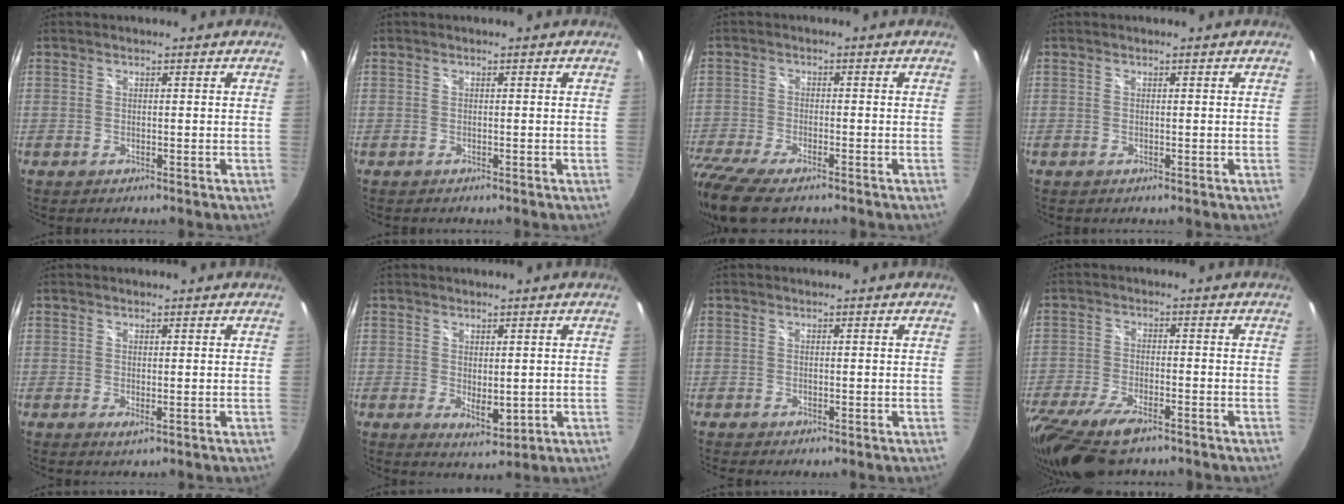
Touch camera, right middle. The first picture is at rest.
{"total": 0.6, "force": [0.1, -0.6, -0.1], "torque": [0.005, -0.005, -0.001]}
{"total": 13.2, "force": [-10.1, 3.6, 7.7], "torque": [-0.193, -0.061, -0.185]}
{"total": 0.0}
{"total": 1.1, "force": [0.5, -0.5, 0.8], "torque": [-0.012, -0.006, 0.006]}
{"total": 3.4, "force": [0.3, 1.5, 3.0], "torque": [-0.044, -0.014, 0.010]}
{"total": 0.7, "force": [0.0, -0.5, 0.4], "torque": [-0.005, -0.006, -0.001]}
{"total": 15.4, "force": [-10.7, 5.7, 9.4], "torque": [-0.217, -0.057, -0.189]}